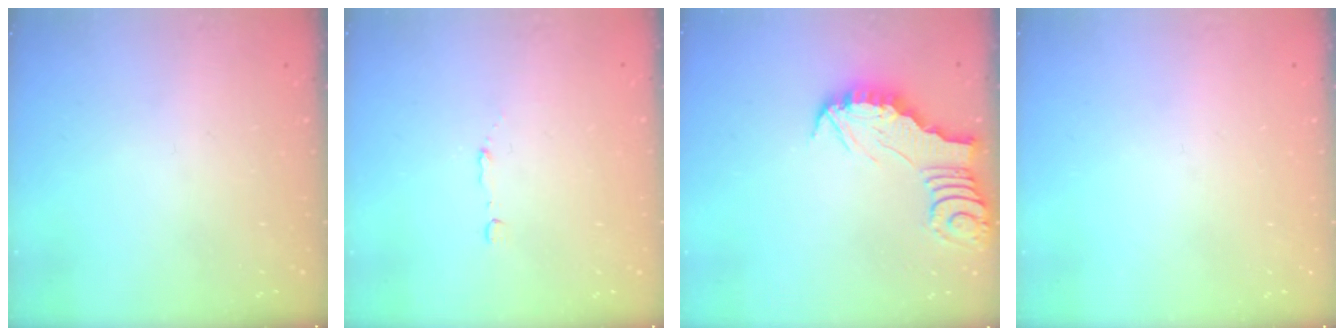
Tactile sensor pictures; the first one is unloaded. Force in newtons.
{"total": 2.9, "press": 2.8, "slide": 0.7}
{"total": 2.7, "press": 2.7, "slide": 0.2}
{"total": 0.0}